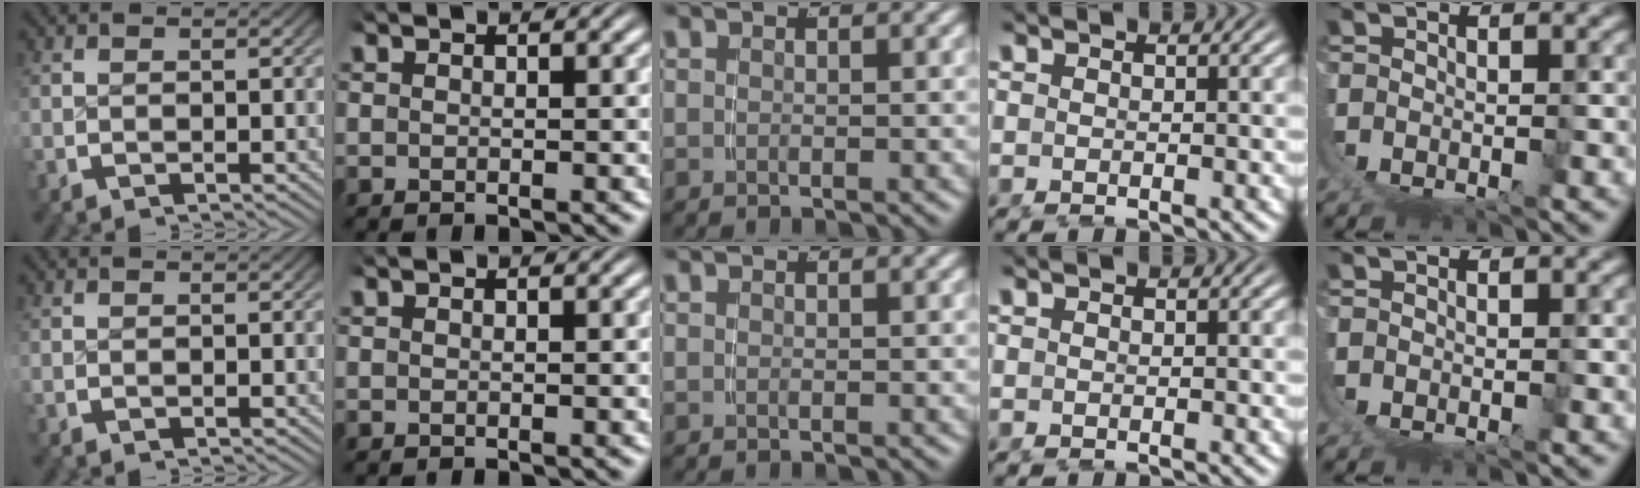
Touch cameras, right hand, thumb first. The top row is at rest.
{}